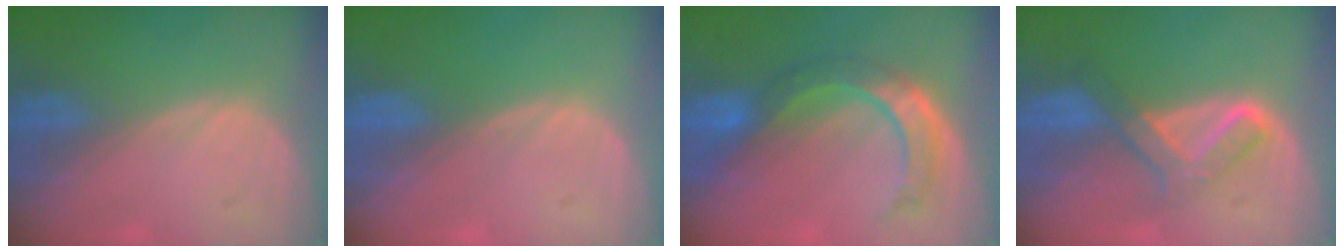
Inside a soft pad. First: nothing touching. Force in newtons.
{"total": 0.0}
{"total": 7.2, "press": 6.9, "slide": 2.2}
{"total": 5.3, "press": 5.3, "slide": 0.5}